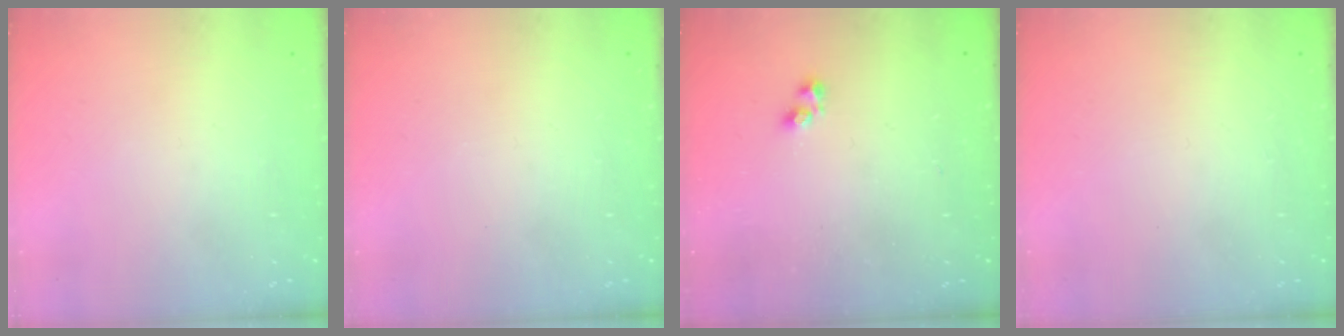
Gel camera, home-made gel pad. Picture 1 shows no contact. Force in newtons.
{"total": 0.0}
{"total": 0.9, "press": 0.4, "slide": 0.8}
{"total": 0.0}